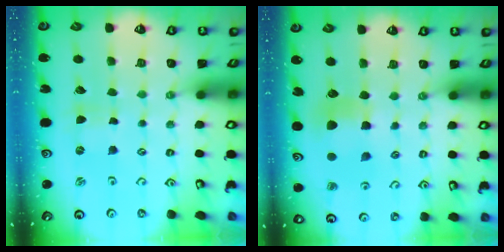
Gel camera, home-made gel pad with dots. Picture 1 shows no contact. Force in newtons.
{"total": 7.5, "press": 7.5, "slide": 0.3}